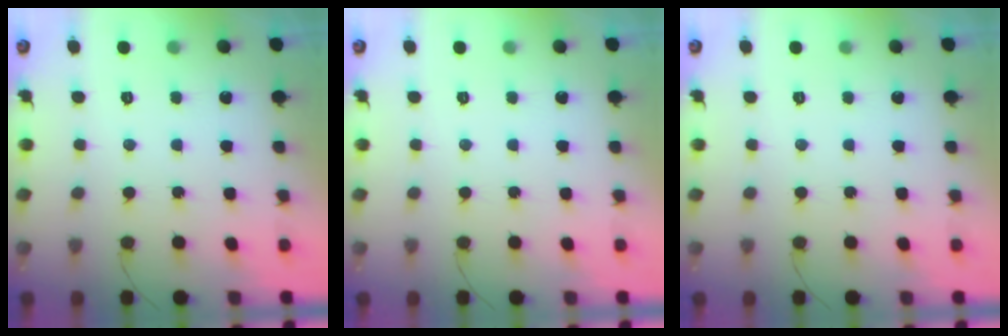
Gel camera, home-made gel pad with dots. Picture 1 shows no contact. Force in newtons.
{"total": 0.0}
{"total": 0.0}